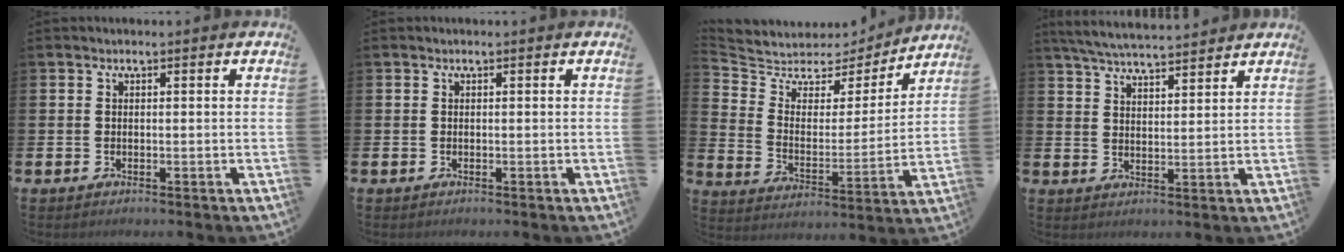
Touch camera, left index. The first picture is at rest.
{"total": 0.0}
{"total": 6.1, "force": [5.3, 3.0, 0.9], "torque": [-0.059, -0.043, 0.088]}
{"total": 5.4, "force": [5.3, 0.3, 0.9], "torque": [-0.041, -0.023, 0.096]}